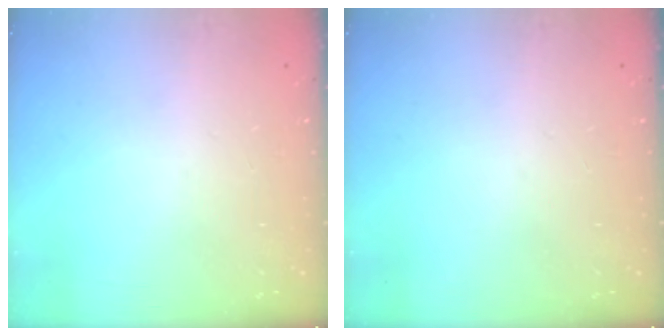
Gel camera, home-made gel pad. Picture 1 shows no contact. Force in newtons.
{"total": 0.0}